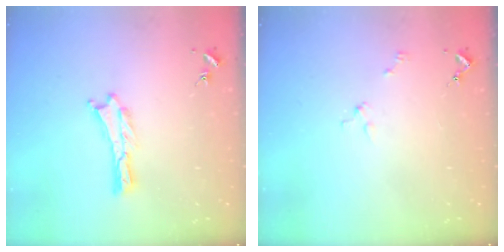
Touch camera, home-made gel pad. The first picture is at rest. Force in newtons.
{"total": 2.0, "press": 2.0, "slide": 0.2}